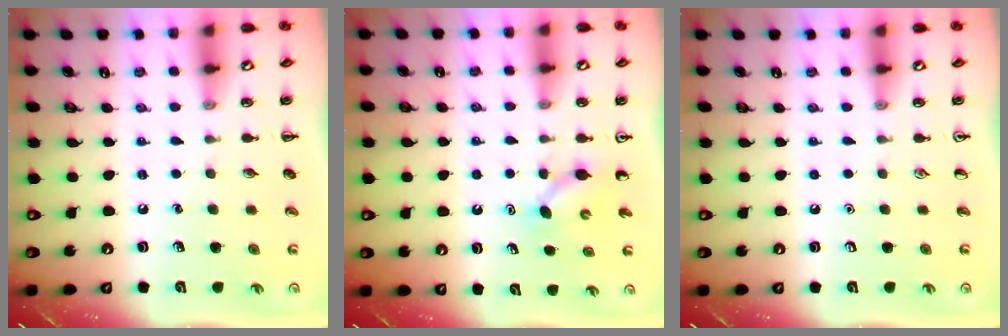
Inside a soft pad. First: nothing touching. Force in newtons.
{"total": 2.9, "press": 2.7, "slide": 1.1}
{"total": 0.0}